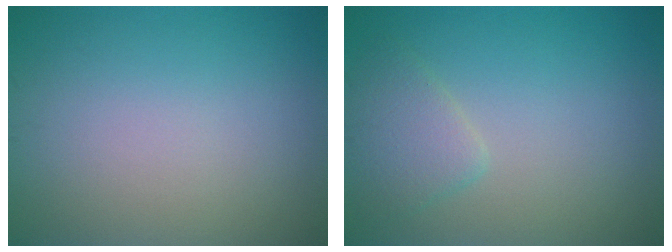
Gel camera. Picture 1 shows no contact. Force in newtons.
{"total": 2.4, "press": 2.4, "slide": 0.2}